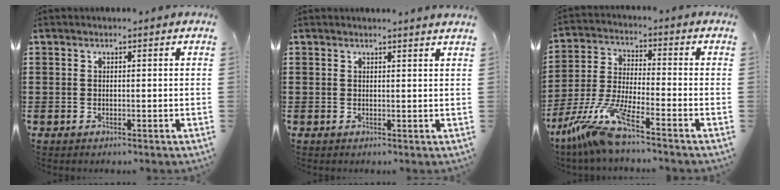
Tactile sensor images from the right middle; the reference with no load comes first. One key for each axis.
{"total": 1.1, "fx": 1.0, "fy": -0.1, "fz": 0.2, "tx": 0.003, "ty": -0.006, "tz": 0.018}
{"total": 9.7, "fx": -7.6, "fy": 0.1, "fz": 6.1, "tx": -0.146, "ty": -0.015, "tz": -0.156}